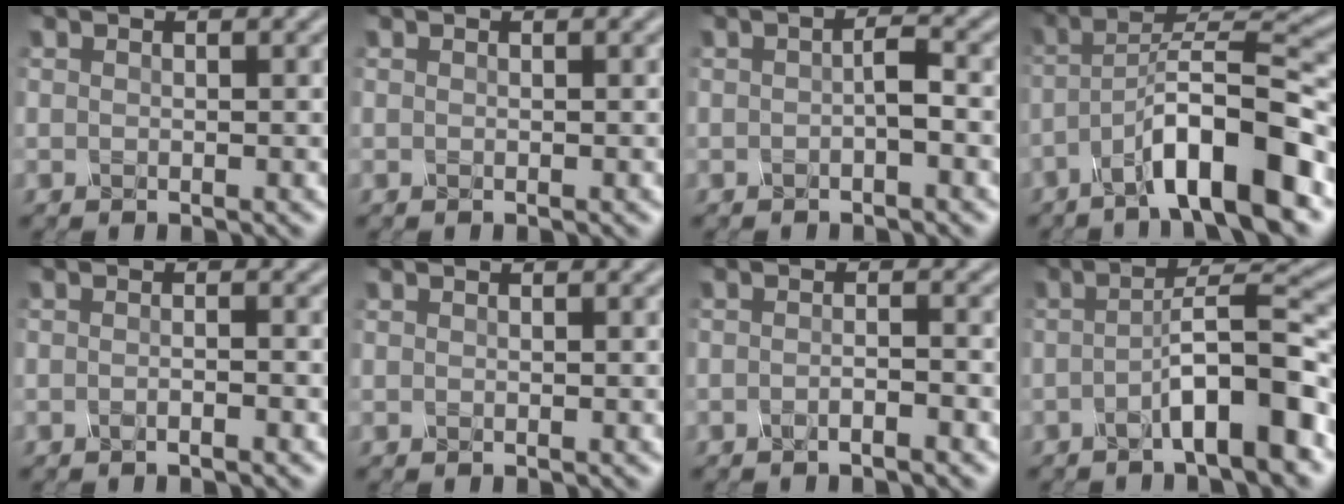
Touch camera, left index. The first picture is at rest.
{"total": 0.0}
{"total": 1.5, "force": [-0.5, 0.3, 1.4], "torque": [-0.028, 0.005, -0.010]}
{"total": 9.4, "force": [-5.2, 1.8, 7.7], "torque": [-0.119, 0.023, -0.090]}
{"total": 1.3, "force": [-0.7, 0.4, 1.0], "torque": [-0.010, -0.005, -0.019]}
{"total": 0.0}
{"total": 1.6, "force": [-1.0, 0.4, 1.2], "torque": [-0.016, -0.002, -0.023]}
{"total": 6.5, "force": [-2.8, 1.1, 5.8], "torque": [-0.085, 0.022, -0.056]}